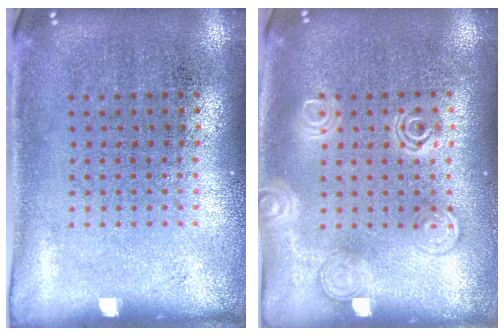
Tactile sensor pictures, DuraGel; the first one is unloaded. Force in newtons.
{"total": 2.5, "press": 2.4, "slide": 0.4}